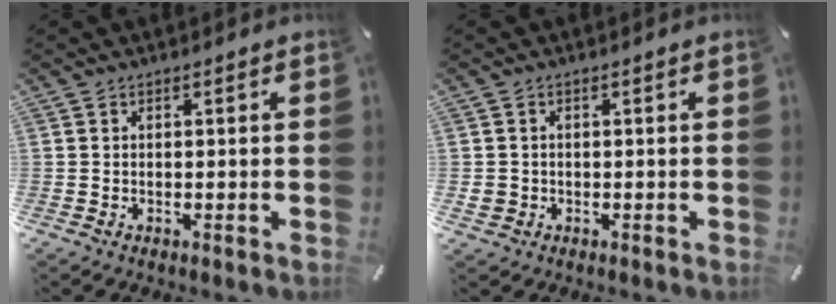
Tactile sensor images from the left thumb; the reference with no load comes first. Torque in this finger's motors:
{"motor_torque": [0.08, 0.46, -0.08, -0.15, -0.01]}